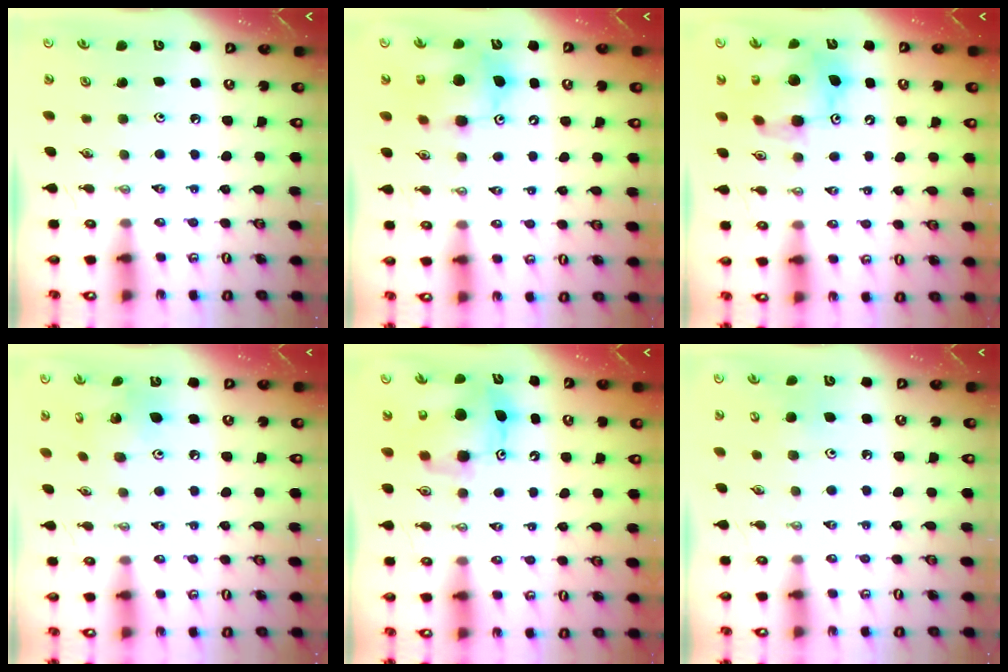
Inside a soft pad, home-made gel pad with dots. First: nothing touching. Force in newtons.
{"total": 11.6, "press": 11.4, "slide": 2.5}
{"total": 13.3, "press": 13.3, "slide": 1.2}
{"total": 9.8, "press": 9.8, "slide": 0.3}
{"total": 9.7, "press": 9.7, "slide": 0.8}
{"total": 6.1, "press": 6.0, "slide": 0.5}